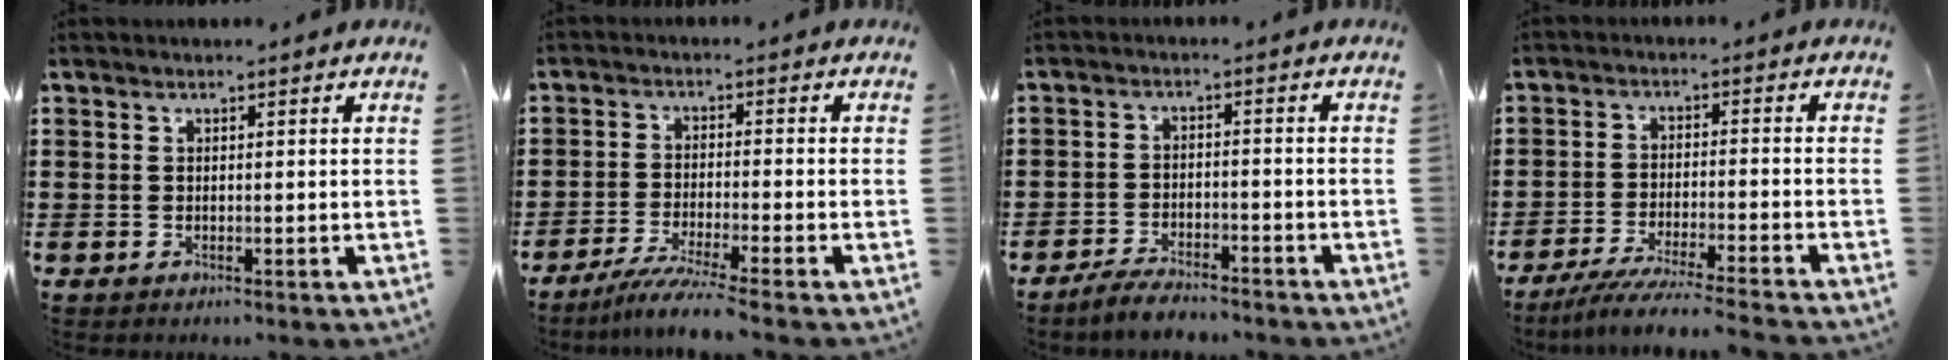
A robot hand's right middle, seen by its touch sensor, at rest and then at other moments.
{"total": 4.8, "force": [-4.1, -0.6, 2.4], "torque": [-0.052, -0.020, -0.079]}
{"total": 3.9, "force": [-3.7, 0.6, 1.3], "torque": [-0.029, 0.002, -0.076]}
{"total": 5.3, "force": [-4.8, -0.4, 2.2], "torque": [-0.049, -0.018, -0.095]}